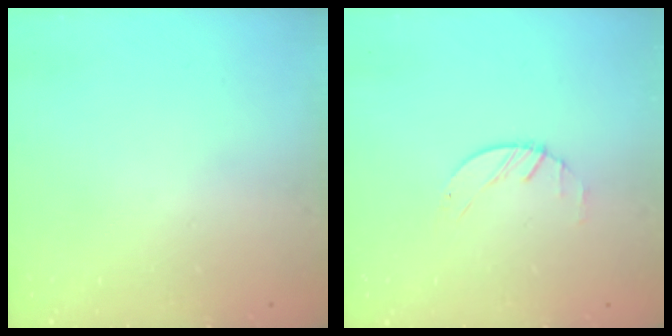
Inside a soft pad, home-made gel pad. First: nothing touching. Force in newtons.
{"total": 1.2, "press": 1.2, "slide": 0.2}